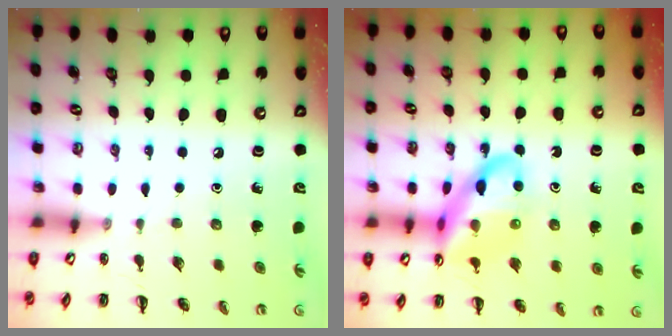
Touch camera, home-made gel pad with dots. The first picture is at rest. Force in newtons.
{"total": 15.6, "press": 15.3, "slide": 3.2}